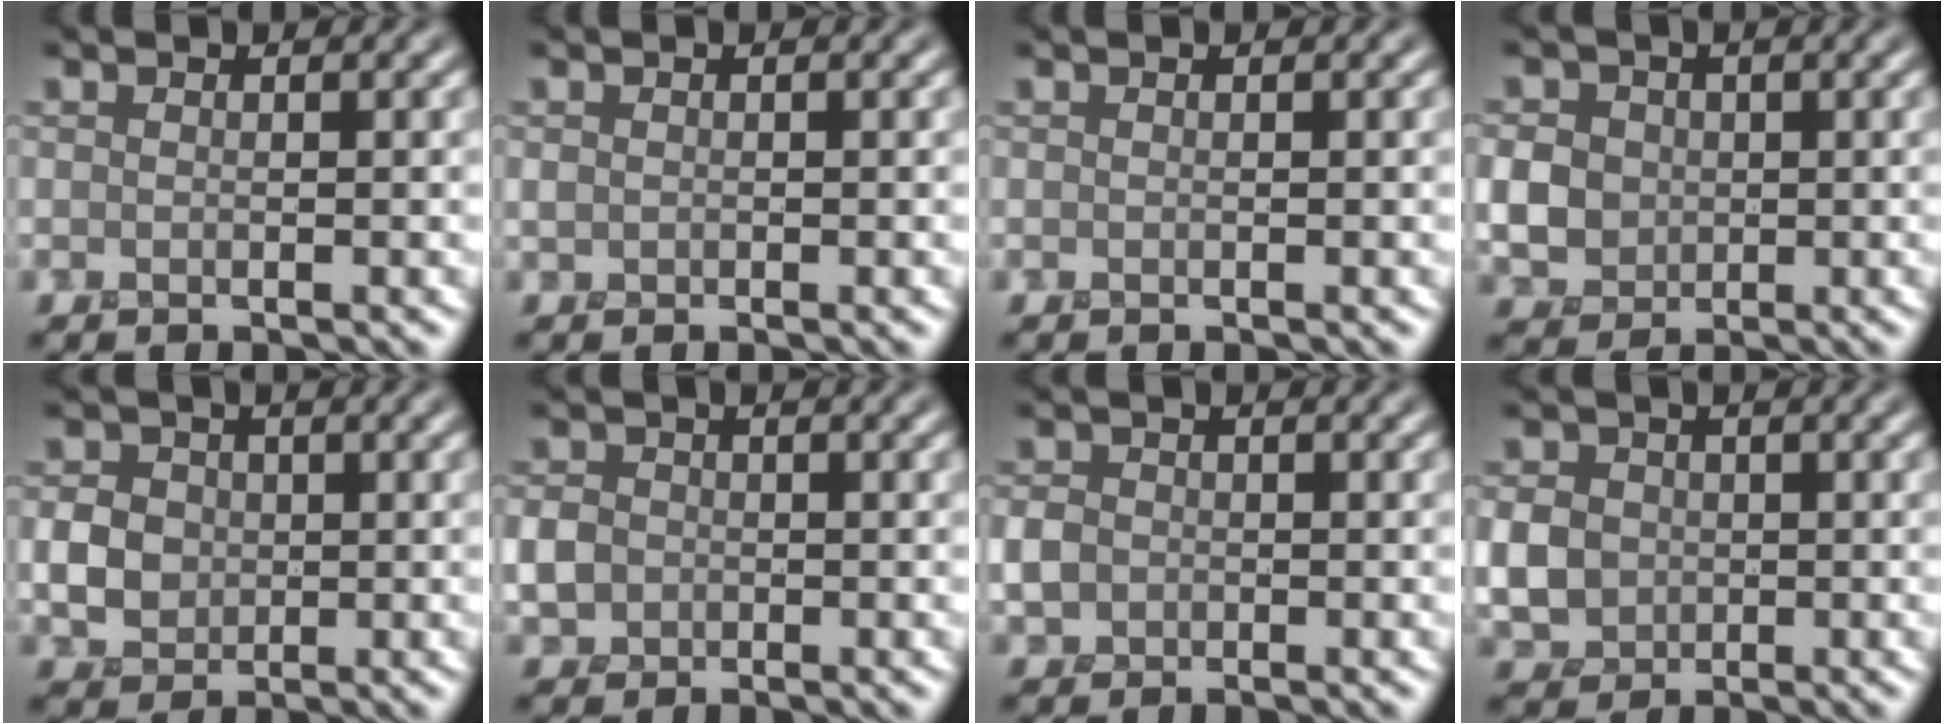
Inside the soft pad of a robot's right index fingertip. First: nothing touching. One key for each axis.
{"total": 0.6, "fx": 0.0, "fy": 0.5, "fz": 0.2, "tx": -0.004, "ty": 0.002, "tz": -0.003}
{"total": 0.0}
{"total": 4.4, "fx": -0.1, "fy": 3.9, "fz": 2.0, "tx": -0.054, "ty": 0.002, "tz": -0.006}
{"total": 3.2, "fx": -0.1, "fy": 2.8, "fz": 1.5, "tx": -0.029, "ty": 0.001, "tz": -0.004}
{"total": 2.5, "fx": -0.4, "fy": 2.3, "fz": 1.0, "tx": -0.024, "ty": 0.003, "tz": -0.013}
{"total": 2.1, "fx": -0.4, "fy": 1.9, "fz": 0.8, "tx": -0.019, "ty": 0.002, "tz": -0.014}
{"total": 4.2, "fx": -0.4, "fy": 3.7, "fz": 2.1, "tx": -0.054, "ty": 0.001, "tz": -0.011}